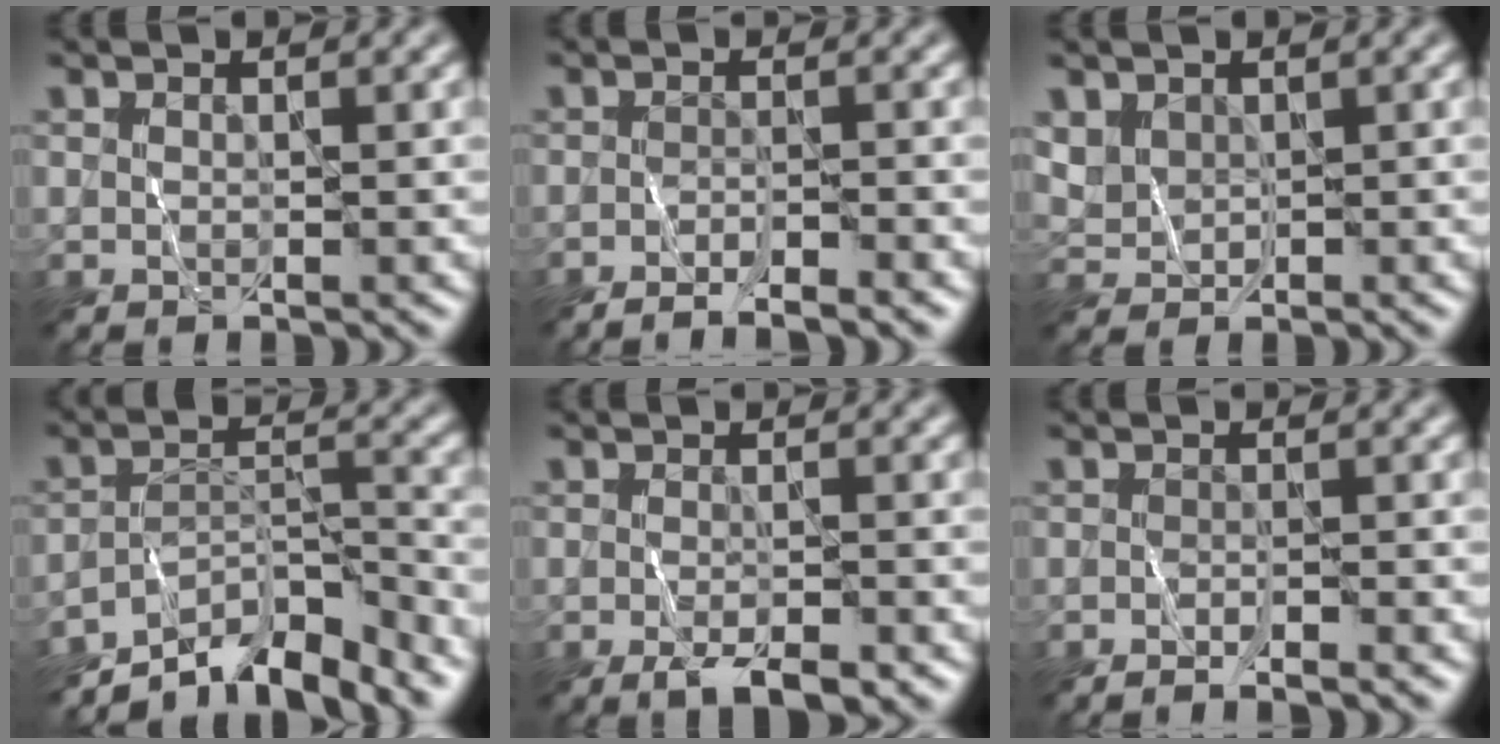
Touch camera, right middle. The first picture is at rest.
{"total": 2.8, "force": [-2.3, 0.0, 1.6], "torque": [-0.029, 0.002, -0.045]}
{"total": 1.7, "force": [1.0, 1.3, 0.6], "torque": [-0.020, 0.000, 0.023]}
{"total": 7.3, "force": [-6.3, 1.6, 3.3], "torque": [-0.042, -0.001, -0.113]}
{"total": 3.2, "force": [-2.0, 0.6, 2.5], "torque": [-0.044, -0.007, -0.029]}
{"total": 1.6, "force": [-1.3, -0.2, 1.0], "torque": [-0.018, -0.001, -0.025]}